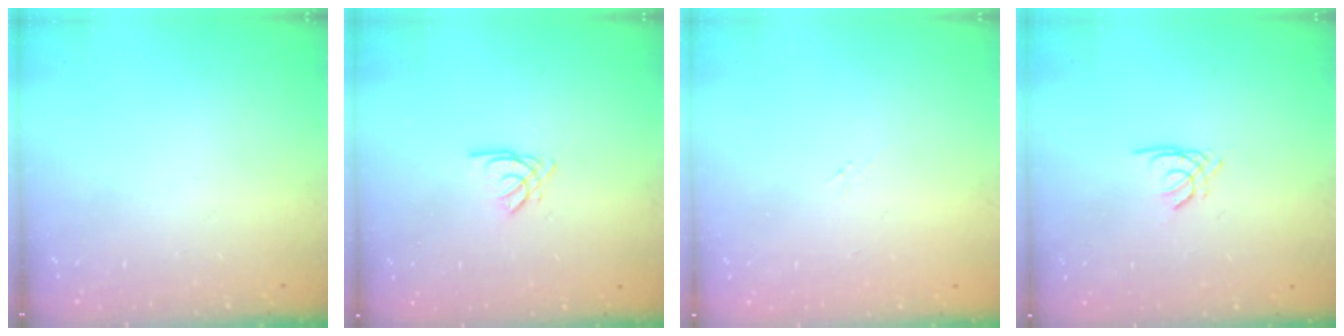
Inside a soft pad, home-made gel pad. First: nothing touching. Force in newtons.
{"total": 2.6, "press": 2.6, "slide": 0.1}
{"total": 0.9, "press": 0.8, "slide": 0.4}
{"total": 1.4, "press": 1.4, "slide": 0.3}